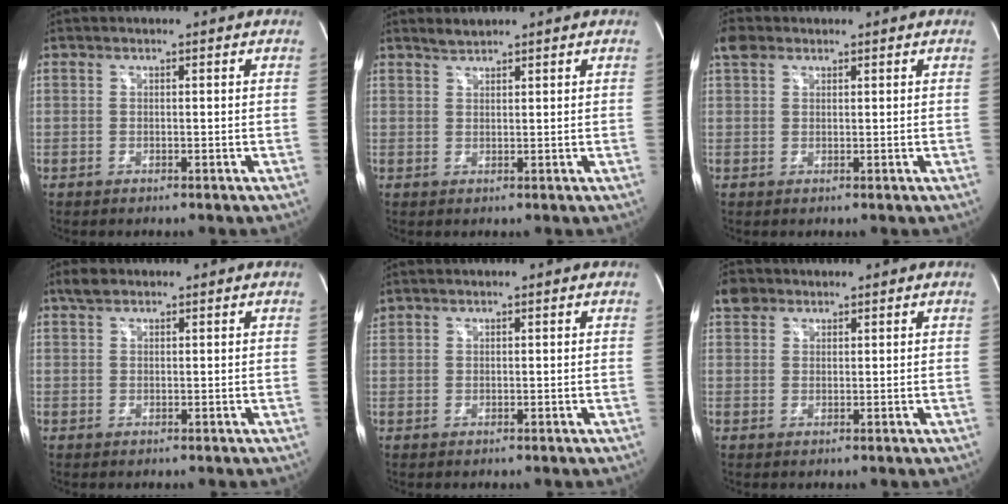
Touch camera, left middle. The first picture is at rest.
{"total": 1.4, "force": [1.4, 0.0, 0.1], "torque": [-0.008, 0.003, 0.031]}
{"total": 2.6, "force": [1.8, 1.7, 1.0], "torque": [-0.027, 0.020, 0.036]}
{"total": 1.9, "force": [1.5, 0.9, 0.8], "torque": [-0.021, 0.010, 0.028]}
{"total": 1.2, "force": [1.2, 0.3, 0.2], "torque": [-0.014, 0.017, 0.027]}
{"total": 2.9, "force": [2.0, 2.0, 0.5], "torque": [-0.013, 0.016, 0.035]}